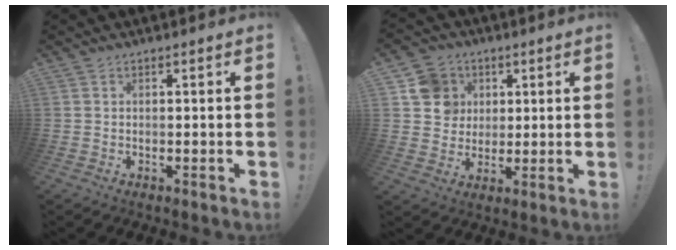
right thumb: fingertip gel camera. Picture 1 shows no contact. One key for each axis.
{"total": 11.1, "fx": 3.7, "fy": 10.0, "fz": 3.0, "tx": -0.037, "ty": -0.013, "tz": 0.078}